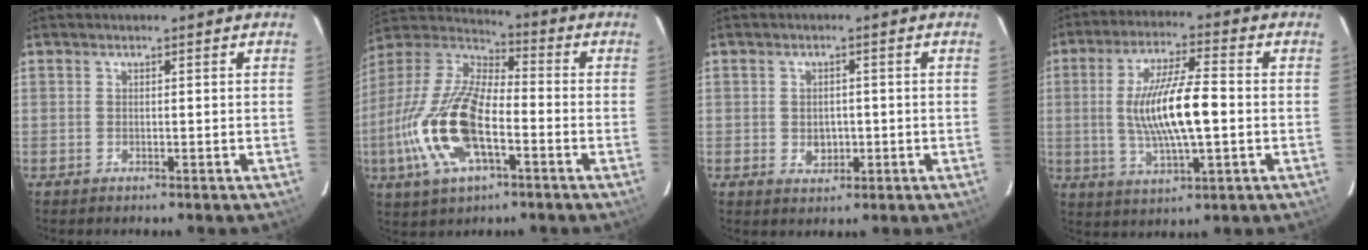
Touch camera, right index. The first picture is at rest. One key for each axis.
{"total": 19.7, "fx": -6.2, "fy": 8.4, "fz": 16.8, "tx": -0.359, "ty": -0.015, "tz": -0.122}
{"total": 3.5, "fx": -0.6, "fy": 3.0, "fz": 1.7, "tx": -0.029, "ty": 0.001, "tz": -0.002}
{"total": 13.1, "fx": -0.7, "fy": 3.1, "fz": 12.7, "tx": -0.241, "ty": -0.002, "tz": -0.007}